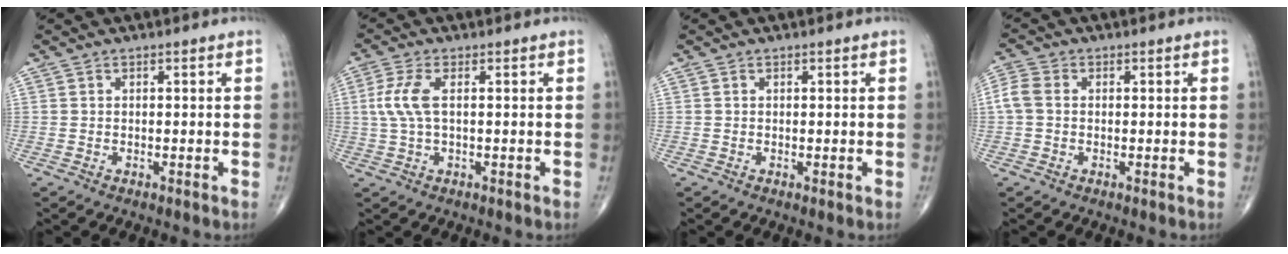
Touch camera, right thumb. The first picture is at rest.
{"total": 5.5, "force": [0.8, 2.1, 5.0], "torque": [-0.138, 0.010, 0.014]}
{"total": 0.0}
{"total": 3.8, "force": [0.0, 2.8, 2.5], "torque": [-0.065, 0.012, -0.007]}